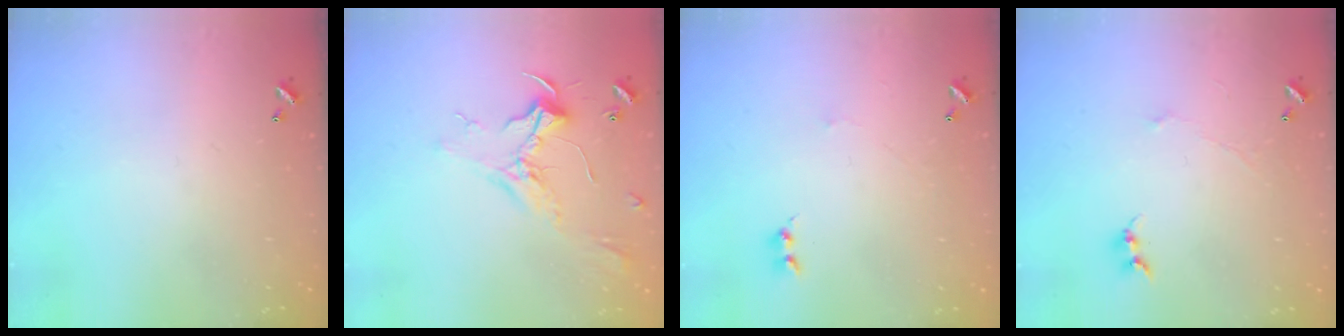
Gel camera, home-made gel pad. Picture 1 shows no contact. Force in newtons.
{"total": 2.4, "press": 2.3, "slide": 0.8}
{"total": 0.8, "press": 0.7, "slide": 0.5}
{"total": 0.0}